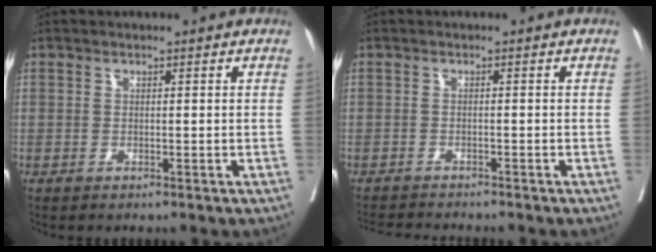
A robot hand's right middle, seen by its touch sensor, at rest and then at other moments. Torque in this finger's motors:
{"motor_torque": [0.00, -0.12, -0.01, 0.00]}